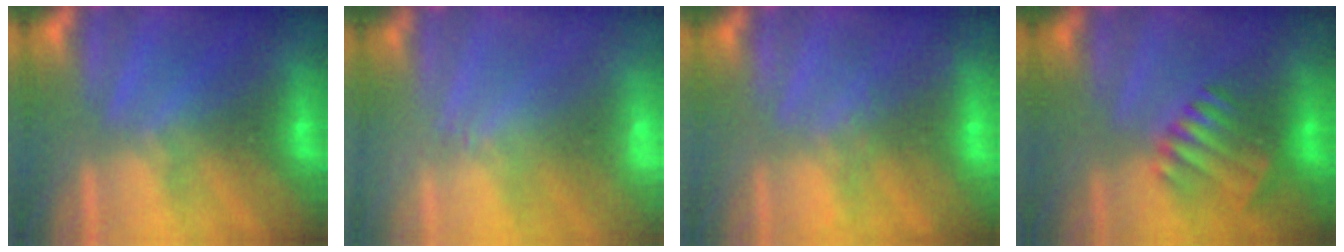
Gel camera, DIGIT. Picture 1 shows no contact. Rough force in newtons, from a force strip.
{"total": 2.4}
{"total": 2.3}
{"total": 3.9}